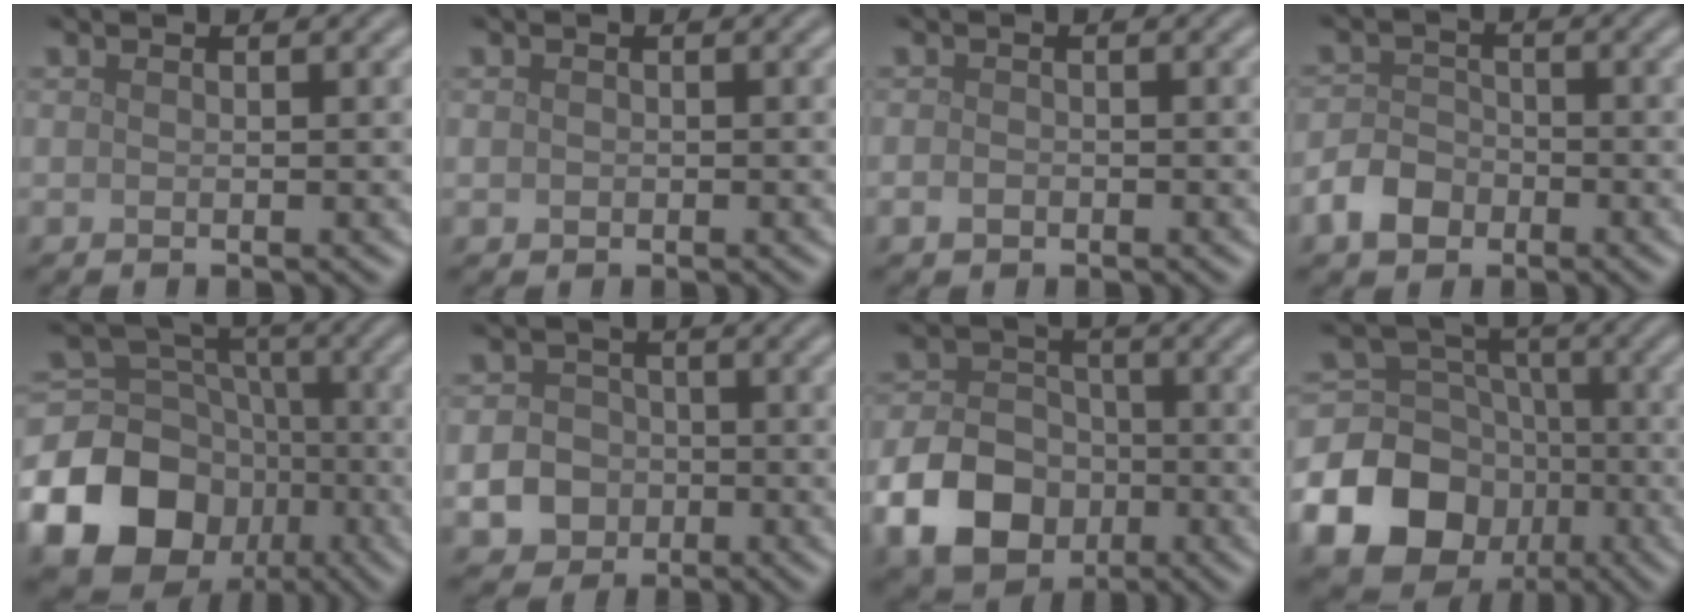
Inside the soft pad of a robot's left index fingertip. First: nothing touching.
{"total": 0.5, "force": [0.0, 0.5, 0.1], "torque": [0.002, -0.004, -0.002]}
{"total": 0.9, "force": [-0.5, 0.7, 0.5], "torque": [-0.009, -0.002, -0.010]}
{"total": 3.4, "force": [-1.9, 2.4, 1.4], "torque": [-0.027, 0.002, -0.042]}
{"total": 18.4, "force": [-7.7, 15.2, 7.0], "torque": [-0.150, -0.035, -0.141]}
{"total": 5.3, "force": [-1.7, 4.7, 1.5], "torque": [-0.009, -0.006, -0.045]}
{"total": 8.3, "force": [-3.3, 6.2, 4.4], "torque": [-0.082, -0.009, -0.073]}
{"total": 16.7, "force": [-6.5, 14.2, 5.8], "torque": [-0.133, -0.039, -0.126]}